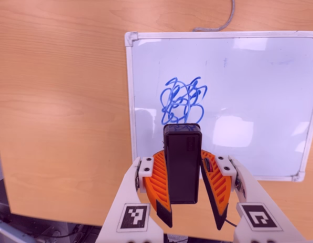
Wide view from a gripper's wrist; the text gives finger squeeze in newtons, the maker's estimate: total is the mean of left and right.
{"total": 7.4, "left": 6.7, "right": 8.1}